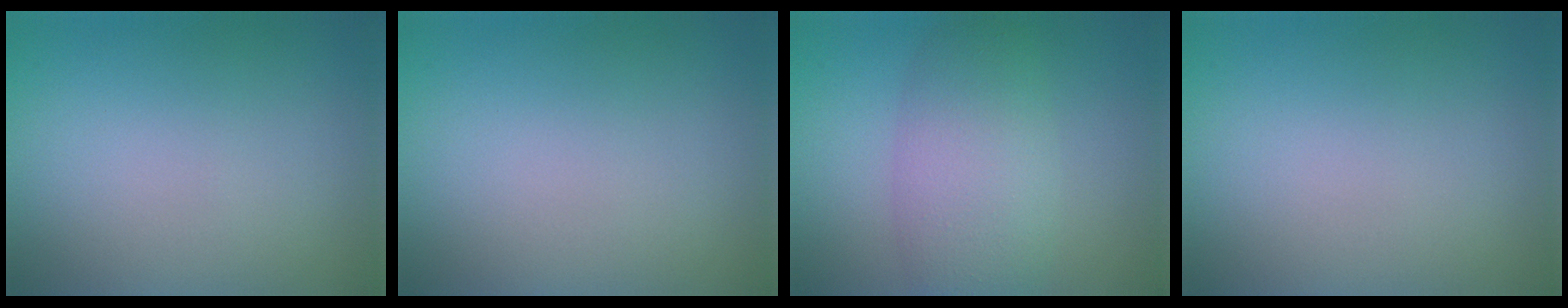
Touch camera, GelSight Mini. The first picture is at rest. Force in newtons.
{"total": 0.0}
{"total": 5.8, "press": 5.8, "slide": 0.3}
{"total": 0.0}